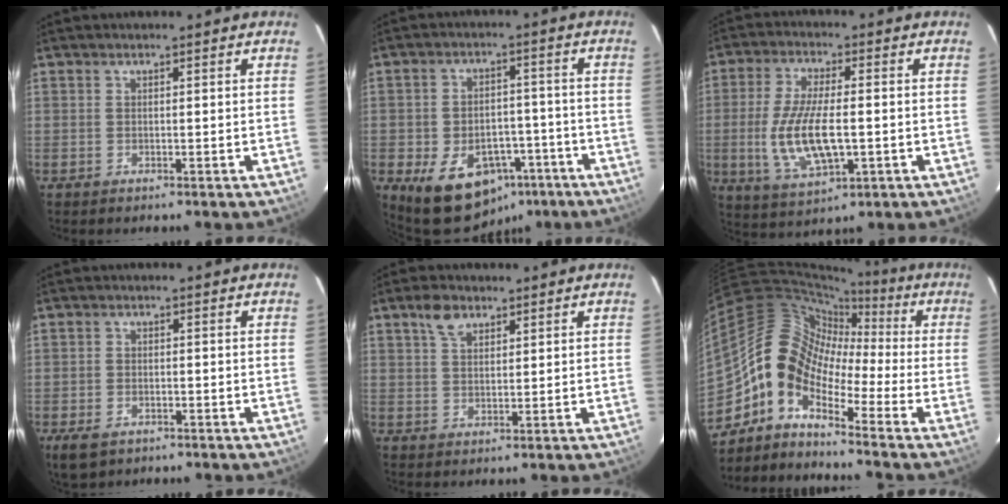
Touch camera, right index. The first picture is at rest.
{"total": 13.4, "force": [-7.5, 9.3, 6.2], "torque": [-0.127, 0.021, -0.082]}
{"total": 12.7, "force": [-1.7, 4.8, 11.7], "torque": [-0.239, -0.012, -0.026]}
{"total": 4.6, "force": [-2.7, 2.9, 2.3], "torque": [-0.056, -0.011, -0.046]}
{"total": 4.3, "force": [2.7, 2.4, 2.3], "torque": [-0.041, 0.011, 0.051]}
{"total": 9.8, "force": [-4.5, 6.1, 6.2], "torque": [-0.096, 0.029, -0.116]}